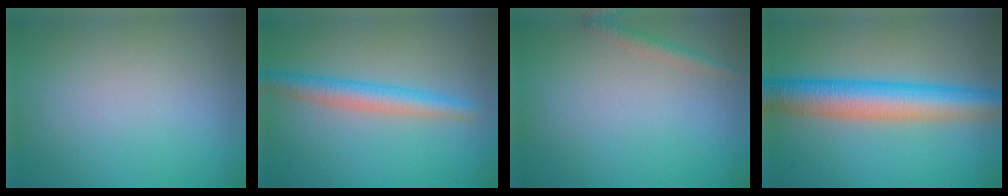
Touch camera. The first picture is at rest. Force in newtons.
{"total": 3.7, "press": 3.7, "slide": 0.1}
{"total": 1.3, "press": 1.3, "slide": 0.1}
{"total": 7.9, "press": 7.9, "slide": 0.3}